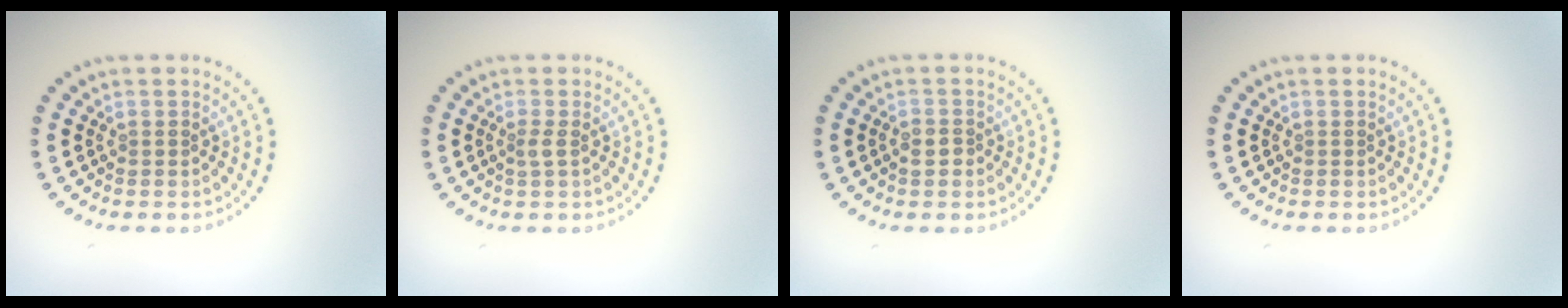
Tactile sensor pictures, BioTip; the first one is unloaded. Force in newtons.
{"total": 1.0, "press": 0.7, "slide": 0.7}
{"total": 1.3, "press": 1.2, "slide": 0.5}
{"total": 0.0}